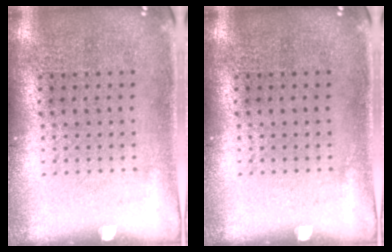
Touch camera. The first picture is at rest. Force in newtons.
{"total": 0.0}